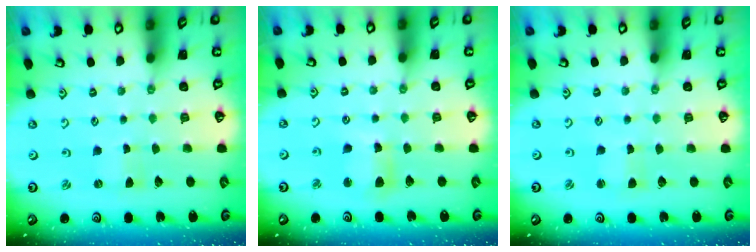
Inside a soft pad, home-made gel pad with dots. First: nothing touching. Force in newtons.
{"total": 8.4, "press": 8.3, "slide": 1.3}
{"total": 1.9, "press": 1.9, "slide": 0.4}